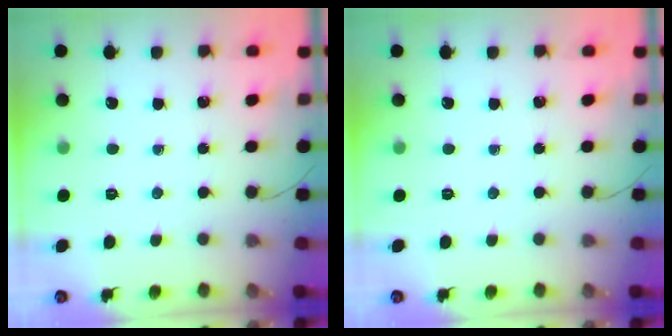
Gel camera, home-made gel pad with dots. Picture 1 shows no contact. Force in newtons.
{"total": 0.0}